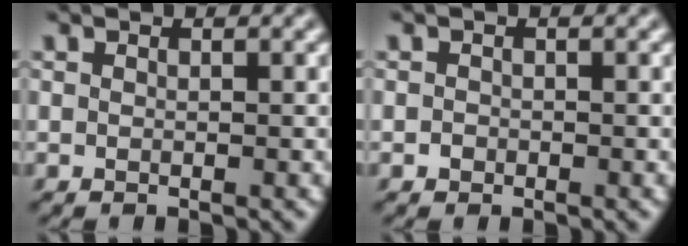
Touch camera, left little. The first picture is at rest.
{"total": 0.6, "force": [-0.3, 0.5, 0.1], "torque": [0.001, -0.003, -0.008]}